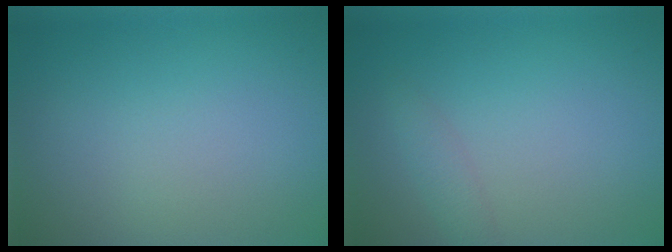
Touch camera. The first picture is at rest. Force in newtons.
{"total": 1.3, "press": 1.3, "slide": 0.0}